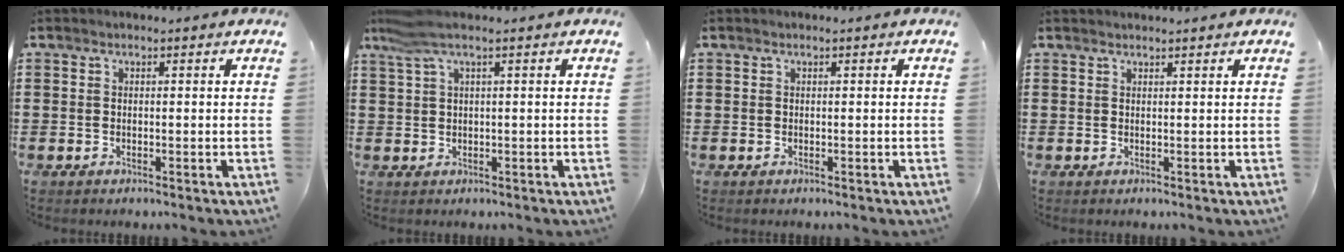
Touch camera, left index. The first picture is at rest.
{"total": 3.5, "force": [1.8, 0.3, 3.0], "torque": [-0.070, -0.002, 0.030]}
{"total": 0.0}
{"total": 0.9, "force": [0.9, 0.3, -0.1], "torque": [0.000, 0.000, 0.018]}